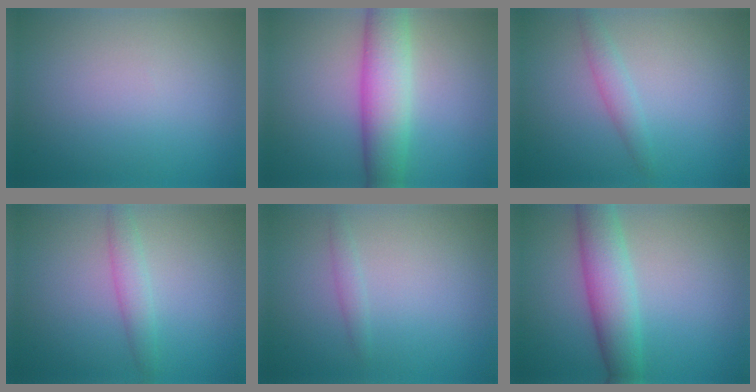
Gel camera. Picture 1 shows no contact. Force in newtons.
{"total": 6.2, "press": 6.2, "slide": 0.1}
{"total": 1.6, "press": 1.6, "slide": 0.1}
{"total": 1.9, "press": 1.9, "slide": 0.1}
{"total": 1.0, "press": 1.0, "slide": 0.1}
{"total": 5.5, "press": 5.5, "slide": 0.4}